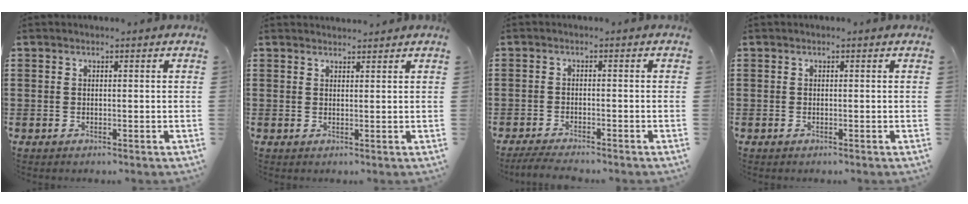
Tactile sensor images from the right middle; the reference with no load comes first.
{"total": 1.4, "force": [1.4, 0.2, 0.1], "torque": [0.003, -0.003, 0.025]}
{"total": 2.7, "force": [-2.6, 0.1, 0.7], "torque": [-0.020, 0.000, -0.056]}
{"total": 0.0}